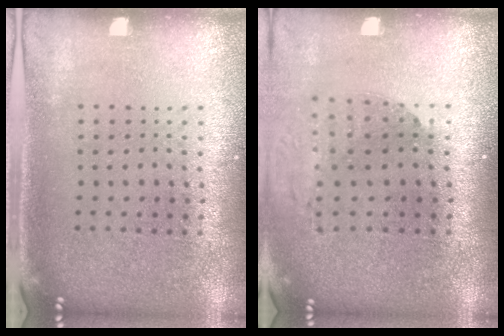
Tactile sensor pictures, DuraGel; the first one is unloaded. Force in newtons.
{"total": 1.5, "press": 1.4, "slide": 0.6}